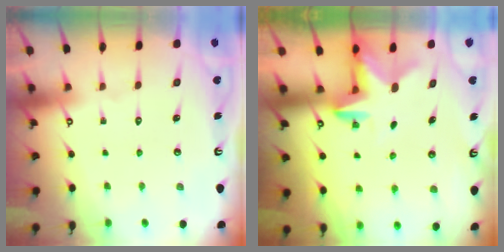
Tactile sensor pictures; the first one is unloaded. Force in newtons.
{"total": 2.6, "press": 2.5, "slide": 0.5}